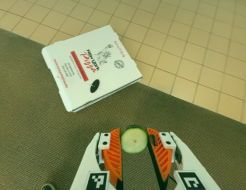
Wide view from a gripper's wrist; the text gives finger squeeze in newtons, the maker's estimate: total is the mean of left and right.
{"total": 8.1, "left": 8.2, "right": 8.0}